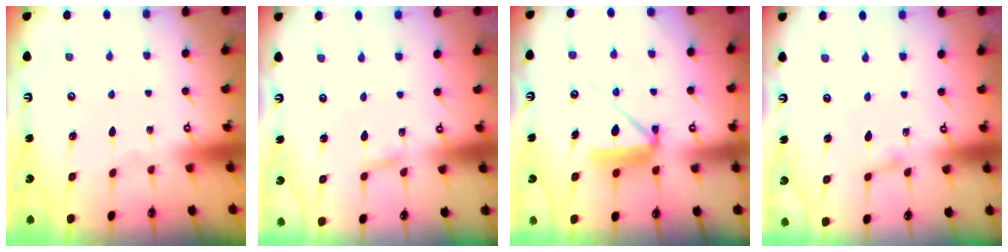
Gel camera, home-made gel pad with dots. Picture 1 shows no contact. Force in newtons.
{"total": 1.6, "press": 1.6, "slide": 0.1}
{"total": 10.1, "press": 10.1, "slide": 0.7}
{"total": 2.1, "press": 2.1, "slide": 0.2}